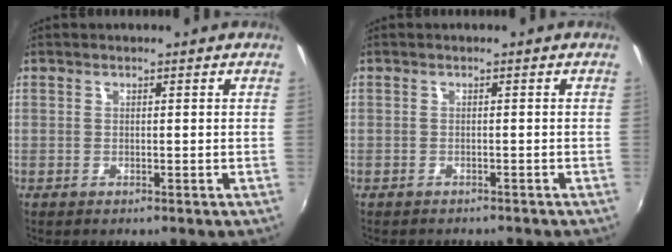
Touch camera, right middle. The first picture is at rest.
{"total": 2.0, "force": [-1.8, 0.5, 0.5], "torque": [-0.015, -0.010, -0.024]}